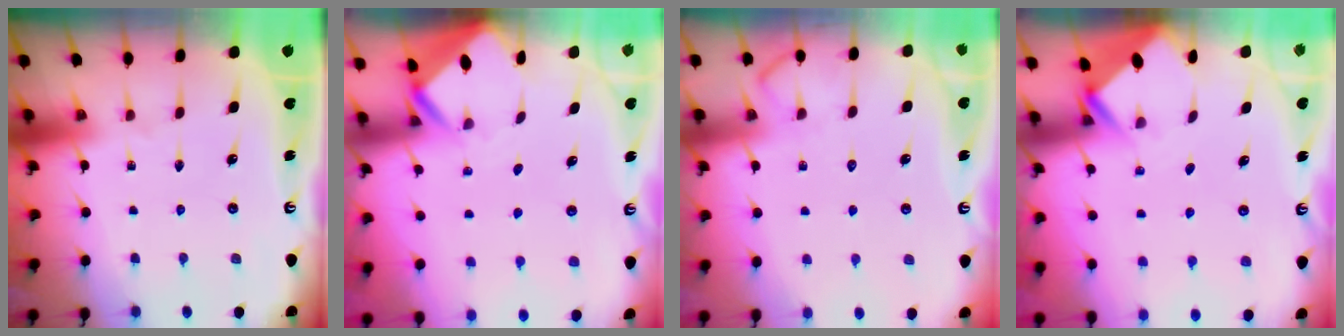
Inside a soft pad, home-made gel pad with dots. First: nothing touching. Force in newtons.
{"total": 2.8, "press": 2.8, "slide": 0.2}
{"total": 6.1, "press": 6.1, "slide": 0.7}
{"total": 2.8, "press": 2.8, "slide": 0.2}